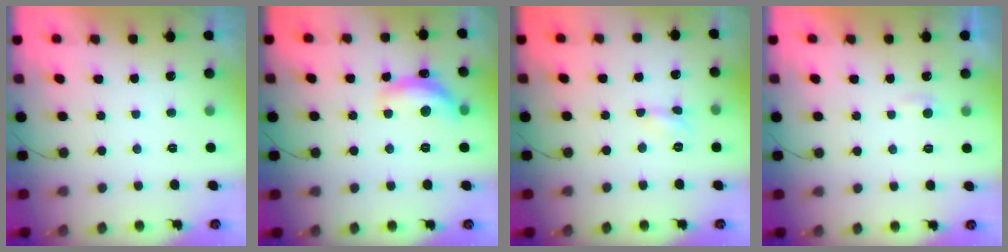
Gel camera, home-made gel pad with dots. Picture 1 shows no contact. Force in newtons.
{"total": 13.9, "press": 13.9, "slide": 0.6}
{"total": 3.6, "press": 3.6, "slide": 0.4}
{"total": 2.2, "press": 2.2, "slide": 0.2}